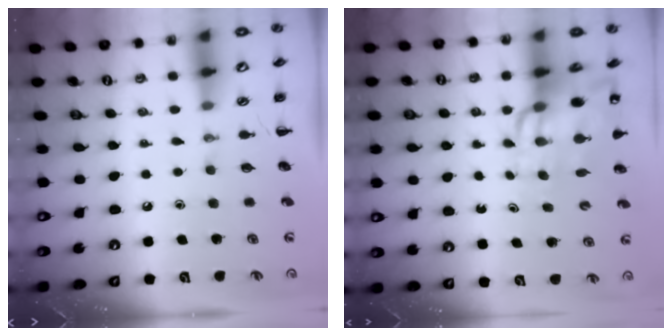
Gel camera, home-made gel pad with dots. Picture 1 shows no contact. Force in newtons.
{"total": 13.4, "press": 12.8, "slide": 4.1}